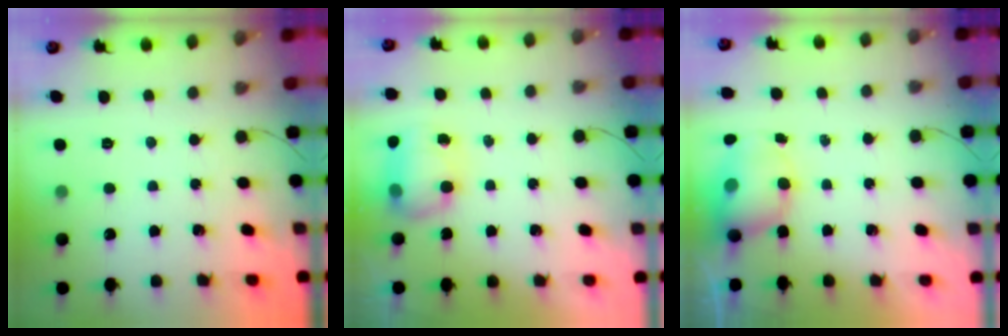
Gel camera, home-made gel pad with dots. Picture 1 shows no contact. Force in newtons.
{"total": 9.8, "press": 8.8, "slide": 4.3}
{"total": 6.7, "press": 6.7, "slide": 0.9}